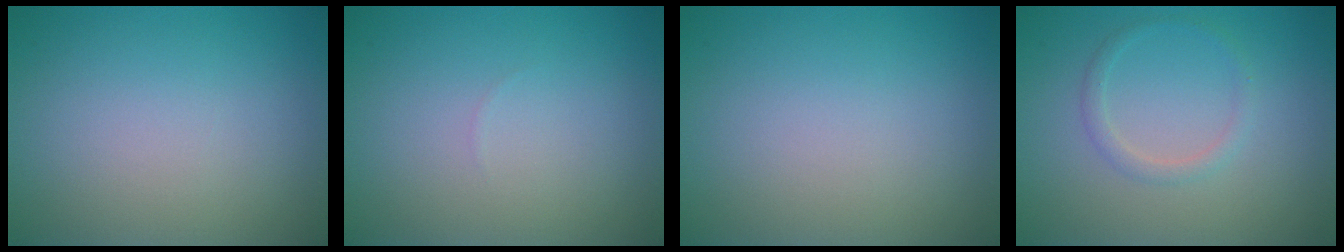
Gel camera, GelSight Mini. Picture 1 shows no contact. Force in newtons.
{"total": 0.0}
{"total": 0.0}
{"total": 1.3, "press": 1.3, "slide": 0.1}